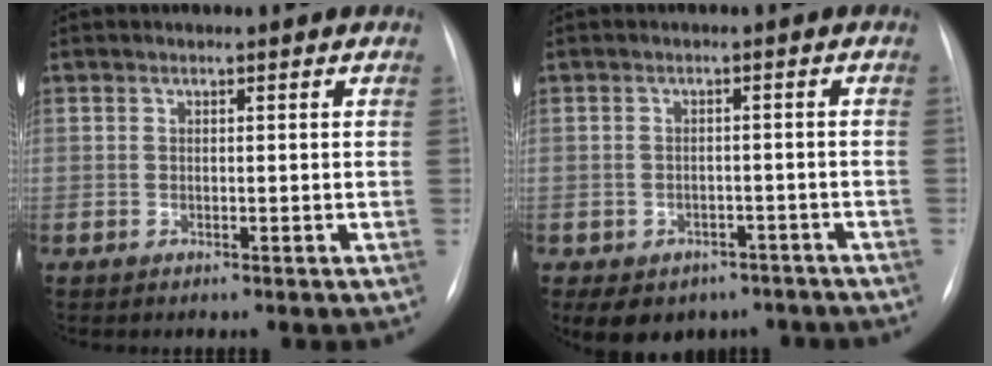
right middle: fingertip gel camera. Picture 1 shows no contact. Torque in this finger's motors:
{"motor_torque": [0.93, -0.96, 0.06, 0.05]}